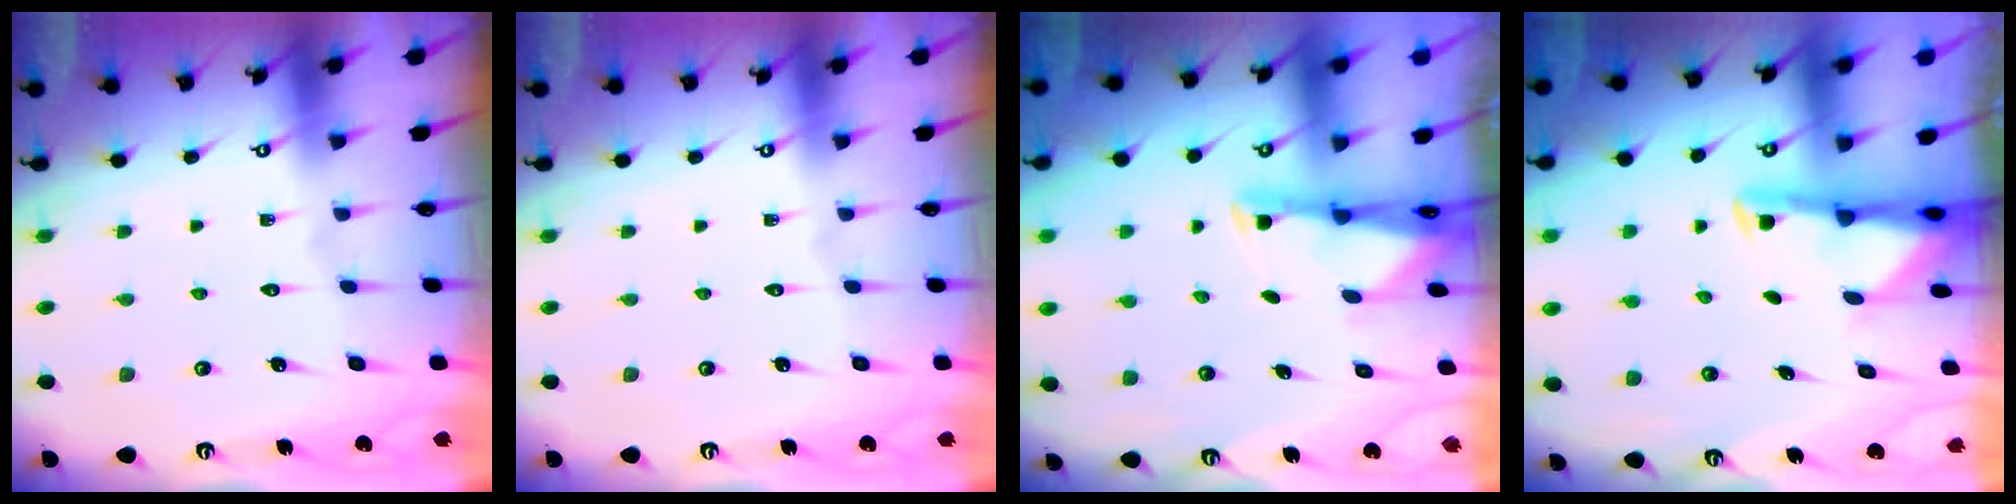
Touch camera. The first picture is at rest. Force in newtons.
{"total": 0.0}
{"total": 2.0, "press": 2.0, "slide": 0.3}
{"total": 2.8, "press": 2.7, "slide": 0.7}